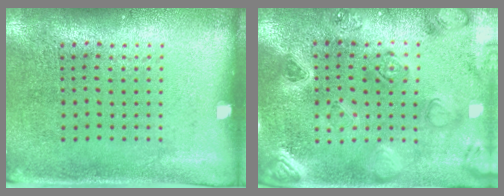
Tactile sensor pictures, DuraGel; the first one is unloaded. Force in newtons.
{"total": 2.2, "press": 2.2, "slide": 0.4}